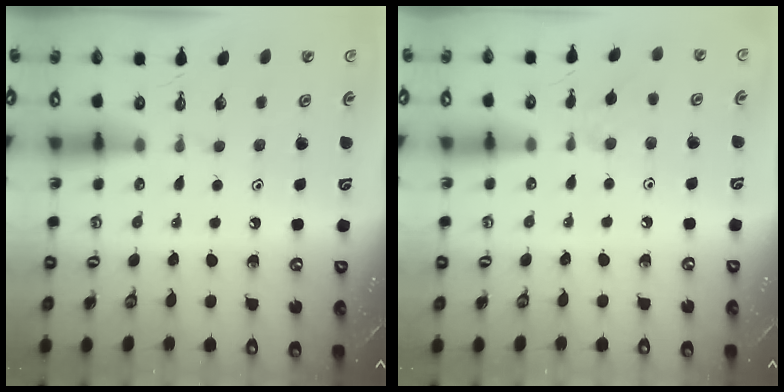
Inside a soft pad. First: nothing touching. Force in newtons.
{"total": 4.5, "press": 4.5, "slide": 0.7}